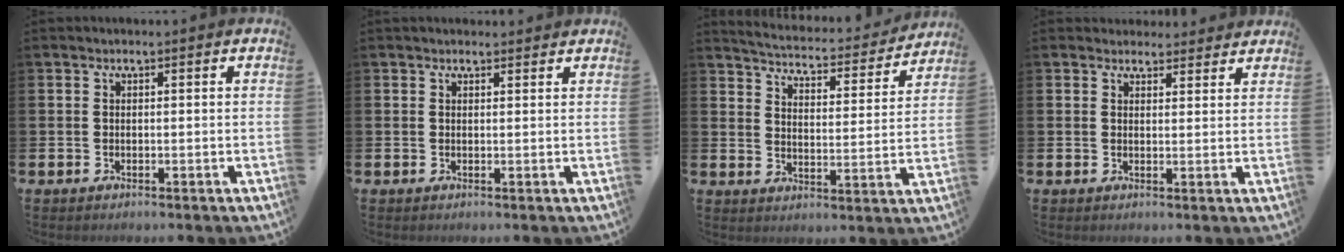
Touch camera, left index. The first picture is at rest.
{"total": 0.9, "force": [0.9, 0.3, 0.2], "torque": [0.007, 0.001, 0.013]}
{"total": 4.6, "force": [4.5, 0.5, 0.7], "torque": [-0.039, -0.040, 0.072]}
{"total": 2.9, "force": [2.8, 1.0, -0.2], "torque": [0.007, -0.011, 0.050]}